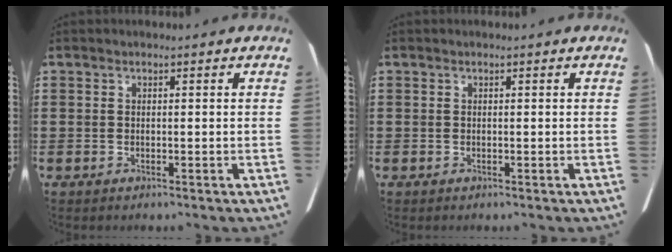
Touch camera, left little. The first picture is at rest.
{"total": 0.0}